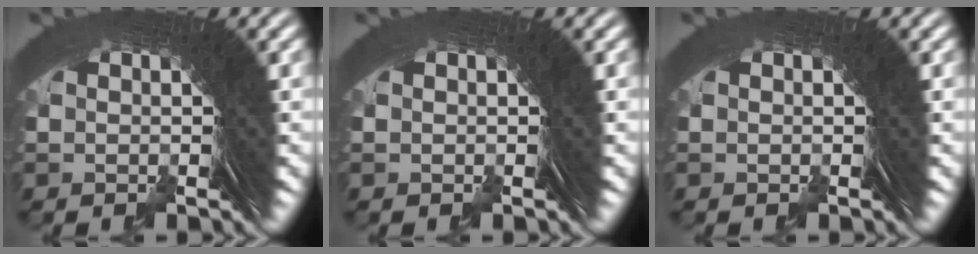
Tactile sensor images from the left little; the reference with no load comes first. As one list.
[{"total": 0.0}, {"total": 0.0}]